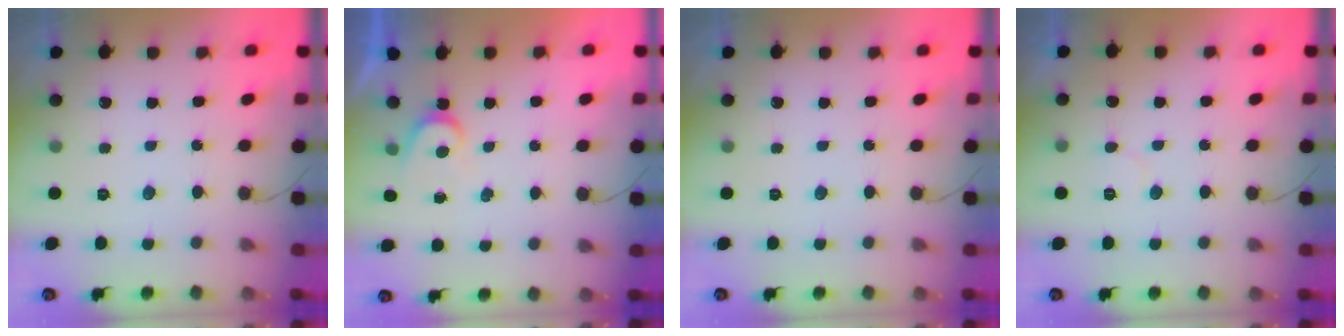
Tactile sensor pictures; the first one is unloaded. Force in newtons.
{"total": 4.4, "press": 4.3, "slide": 0.4}
{"total": 0.0}
{"total": 4.8, "press": 4.8, "slide": 0.4}